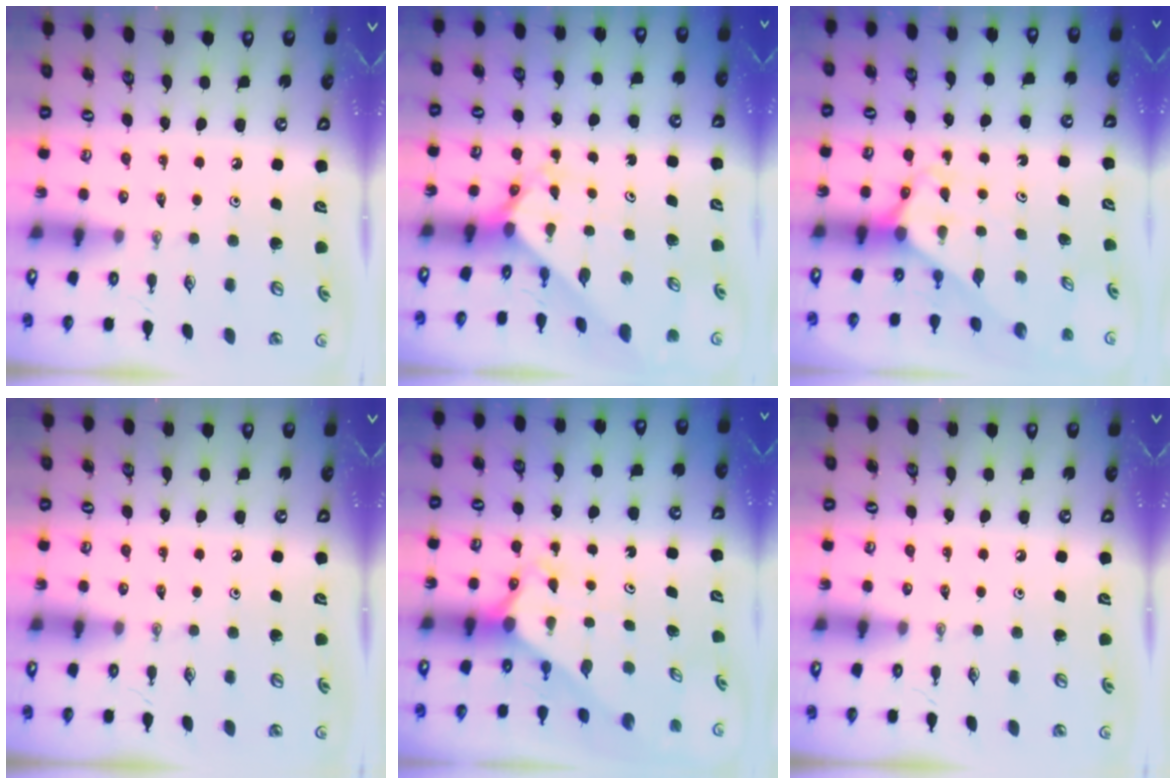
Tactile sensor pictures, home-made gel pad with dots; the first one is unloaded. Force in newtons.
{"total": 2.3, "press": 2.3, "slide": 0.2}
{"total": 2.8, "press": 2.8, "slide": 0.2}
{"total": 0.0}
{"total": 2.6, "press": 2.6, "slide": 0.1}
{"total": 0.0}